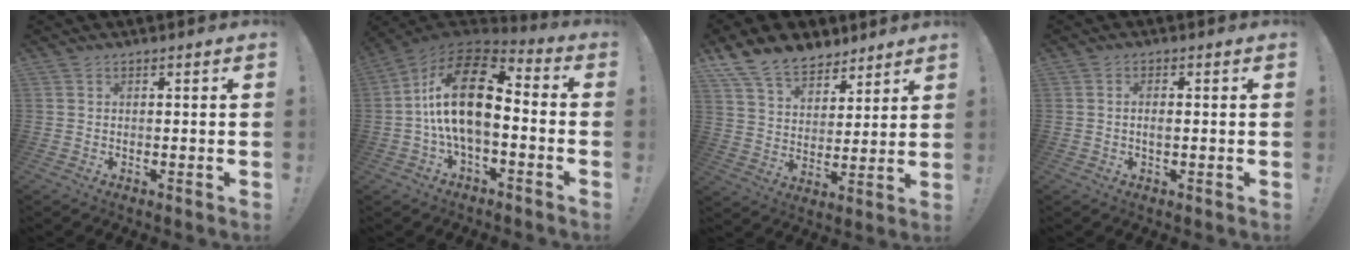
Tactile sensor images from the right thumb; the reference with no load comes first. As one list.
[{"total": 19.9, "force": [1.2, 9.9, 17.2], "torque": [-0.324, 0.005, 0.023]}, {"total": 13.3, "force": [9.8, 7.8, 4.4], "torque": [-0.083, -0.067, 0.189]}, {"total": 2.0, "force": [-0.2, 0.8, 1.8], "torque": [-0.025, 0.001, -0.006]}]